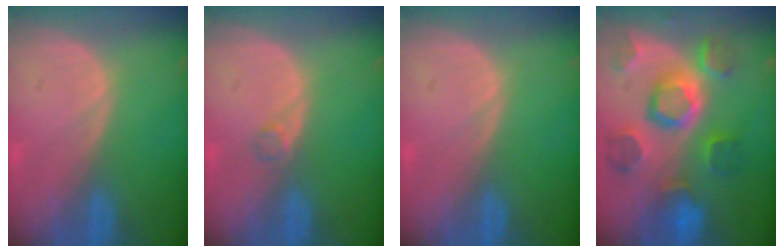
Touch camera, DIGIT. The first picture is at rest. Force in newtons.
{"total": 1.2, "press": 1.2, "slide": 0.1}
{"total": 0.0}
{"total": 11.2, "press": 10.0, "slide": 5.1}